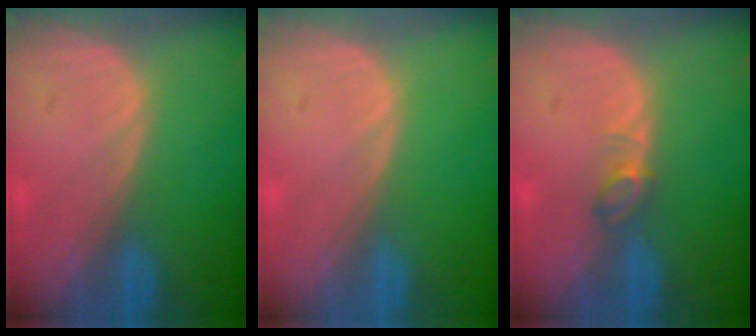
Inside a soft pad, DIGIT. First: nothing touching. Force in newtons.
{"total": 0.0}
{"total": 2.1, "press": 2.1, "slide": 0.4}